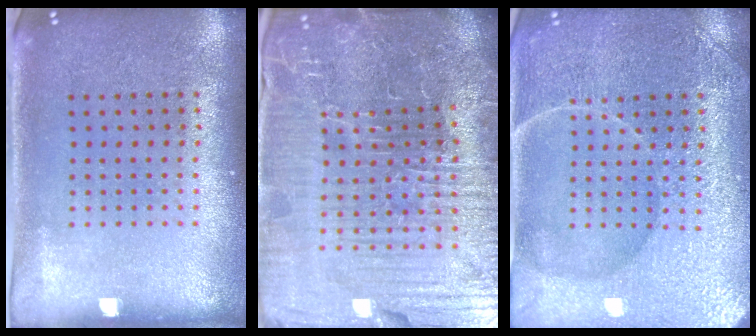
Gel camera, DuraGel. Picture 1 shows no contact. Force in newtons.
{"total": 6.9, "press": 6.3, "slide": 2.8}
{"total": 4.3, "press": 4.2, "slide": 0.5}